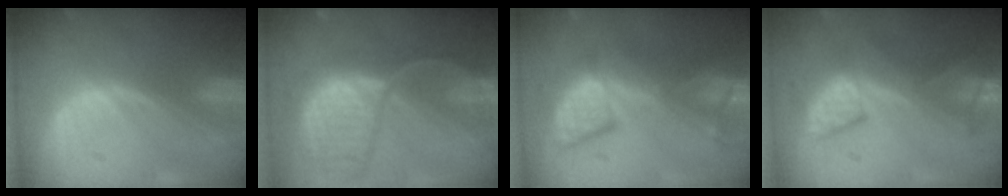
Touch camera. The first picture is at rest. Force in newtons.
{"total": 10.9, "press": 9.8, "slide": 4.8}
{"total": 9.1, "press": 9.0, "slide": 1.2}
{"total": 7.7, "press": 7.4, "slide": 2.2}